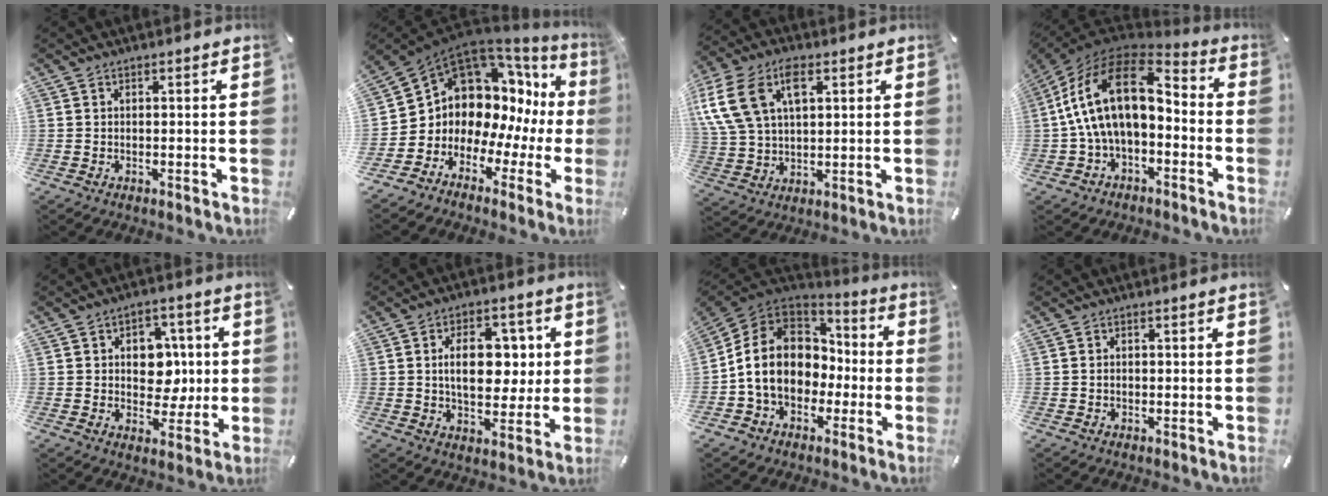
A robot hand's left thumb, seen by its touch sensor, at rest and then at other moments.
{"total": 11.0, "force": [4.3, 9.4, 4.0], "torque": [-0.089, -0.074, 0.085]}
{"total": 13.7, "force": [5.1, 8.8, 9.3], "torque": [-0.216, 0.004, 0.089]}
{"total": 19.7, "force": [2.1, 11.9, 15.6], "torque": [-0.336, 0.006, 0.033]}
{"total": 9.2, "force": [0.8, 7.7, 4.9], "torque": [-0.057, -0.001, 0.013]}
{"total": 12.9, "force": [2.3, 8.4, 9.5], "torque": [-0.136, 0.005, 0.038]}
{"total": 14.7, "force": [-1.3, 12.5, 7.7], "torque": [-0.164, 0.021, -0.019]}
{"total": 1.1, "force": [-0.1, 0.8, 0.8], "torque": [-0.017, 0.003, -0.003]}